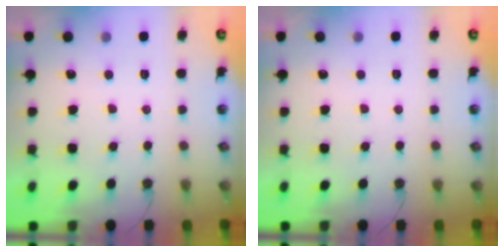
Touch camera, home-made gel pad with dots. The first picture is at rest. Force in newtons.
{"total": 0.0}